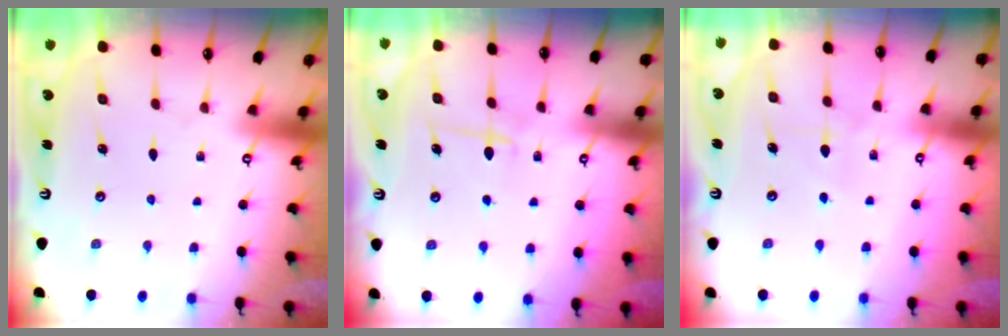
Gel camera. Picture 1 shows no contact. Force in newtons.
{"total": 6.4, "press": 6.3, "slide": 1.0}
{"total": 5.5, "press": 5.5, "slide": 0.3}